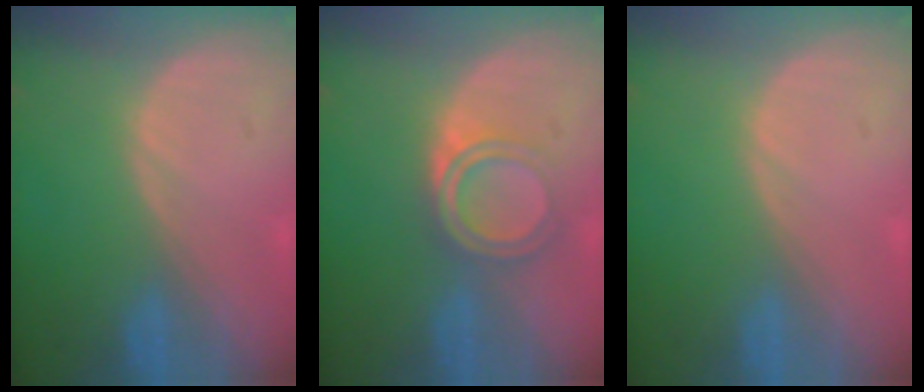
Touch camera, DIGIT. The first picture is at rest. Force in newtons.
{"total": 4.9, "press": 4.8, "slide": 1.4}
{"total": 0.0}